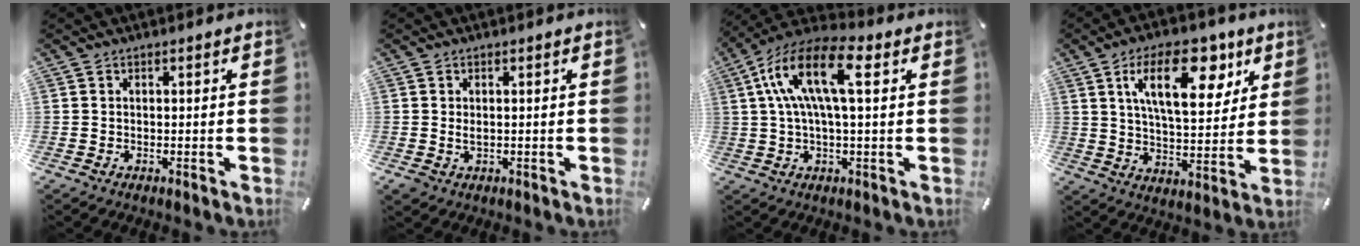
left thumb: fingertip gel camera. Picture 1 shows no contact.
{"total": 1.4, "force": [0.1, 1.0, 1.0], "torque": [-0.021, 0.002, 0.002]}
{"total": 14.2, "force": [3.3, 5.5, 12.6], "torque": [-0.265, -0.004, 0.055]}
{"total": 18.5, "force": [8.8, 9.0, 13.6], "torque": [-0.209, -0.017, 0.143]}